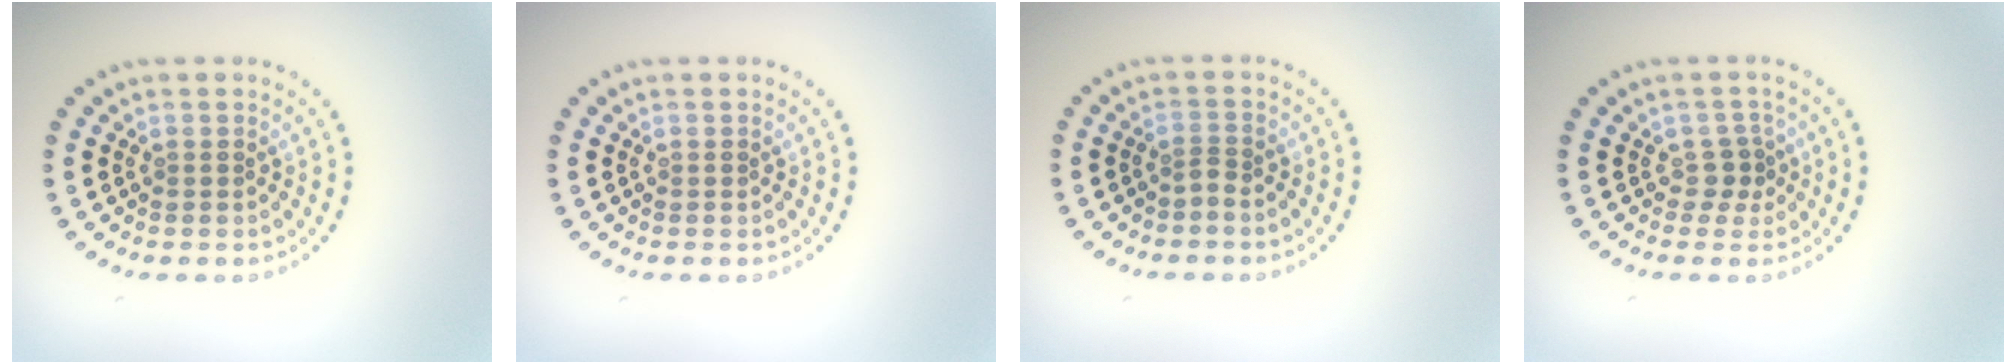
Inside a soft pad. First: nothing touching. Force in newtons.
{"total": 0.0}
{"total": 0.5, "press": 0.3, "slide": 0.4}
{"total": 1.6, "press": 1.1, "slide": 1.2}